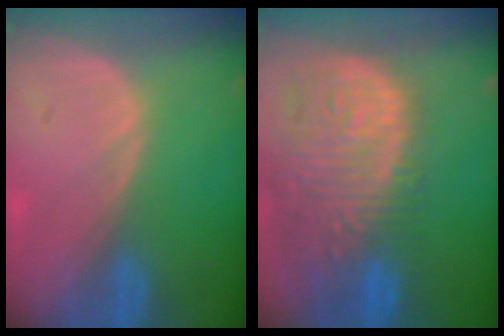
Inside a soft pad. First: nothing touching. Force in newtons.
{"total": 14.5, "press": 11.9, "slide": 8.2}